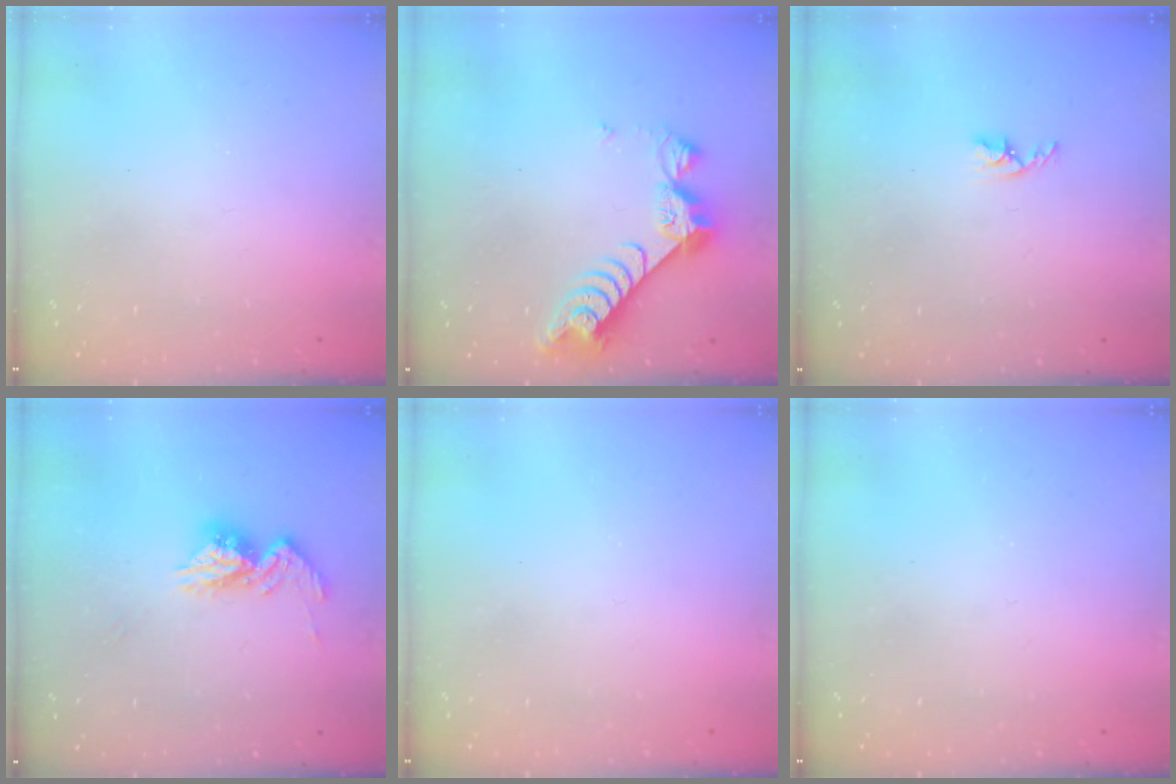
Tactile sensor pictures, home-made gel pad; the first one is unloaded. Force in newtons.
{"total": 9.4, "press": 9.4, "slide": 0.9}
{"total": 3.3, "press": 3.2, "slide": 0.5}
{"total": 11.5, "press": 11.4, "slide": 0.8}
{"total": 0.0}
{"total": 0.0}